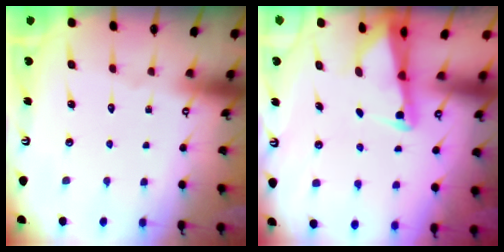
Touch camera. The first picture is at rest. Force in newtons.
{"total": 2.6, "press": 2.6, "slide": 0.3}